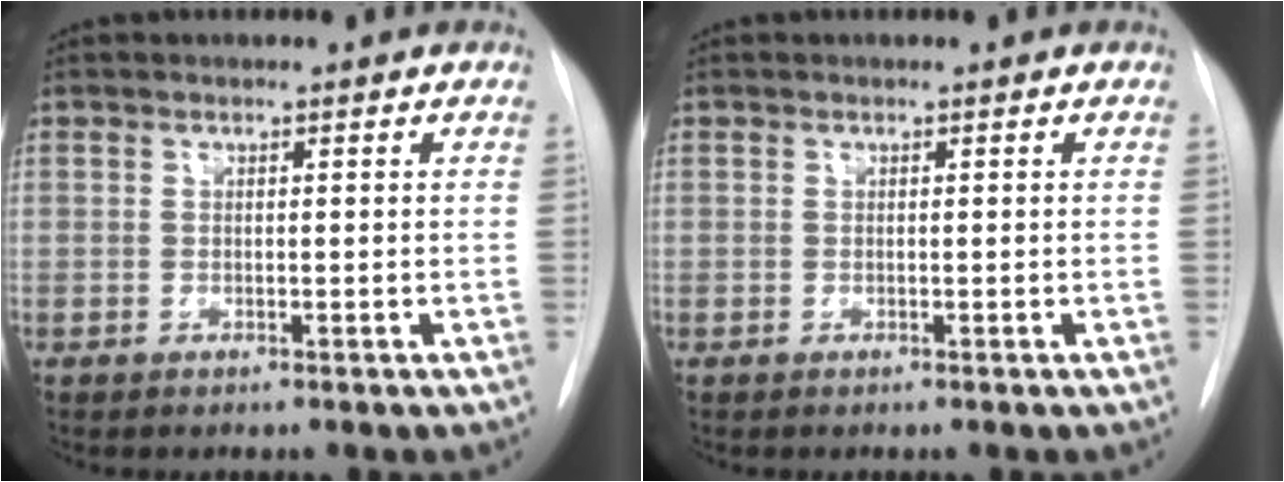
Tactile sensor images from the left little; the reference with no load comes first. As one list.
[{"total": 0.0}]